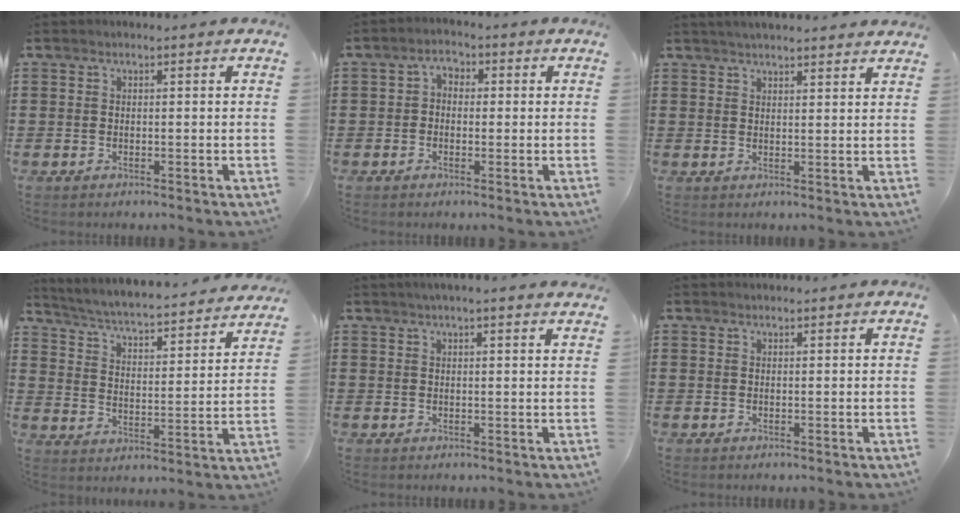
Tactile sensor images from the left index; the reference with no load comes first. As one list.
[{"total": 2.5, "force": [-0.8, 1.7, 1.6], "torque": [-0.035, 0.012, -0.019]}, {"total": 2.6, "force": [2.6, -0.1, 0.5], "torque": [-0.017, -0.001, 0.048]}, {"total": 3.7, "force": [3.5, -0.4, 1.2], "torque": [-0.044, -0.038, 0.048]}, {"total": 2.1, "force": [1.8, 0.0, 1.1], "torque": [-0.024, 0.002, 0.033]}, {"total": 0.7, "force": [0.6, 0.3, 0.0], "torque": [-0.002, 0.001, 0.013]}]